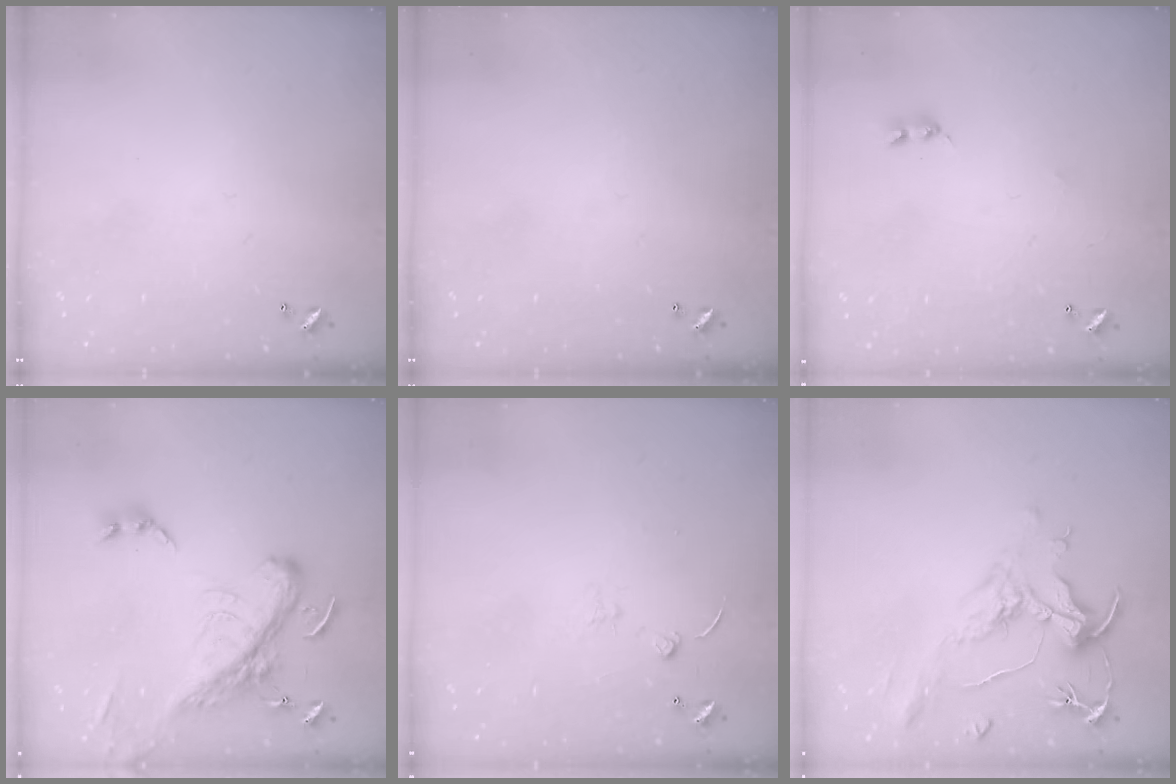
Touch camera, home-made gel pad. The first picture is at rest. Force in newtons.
{"total": 0.0}
{"total": 1.6, "press": 1.6, "slide": 0.4}
{"total": 9.5, "press": 9.3, "slide": 2.2}
{"total": 0.9, "press": 0.9, "slide": 0.3}
{"total": 2.2, "press": 1.7, "slide": 1.3}